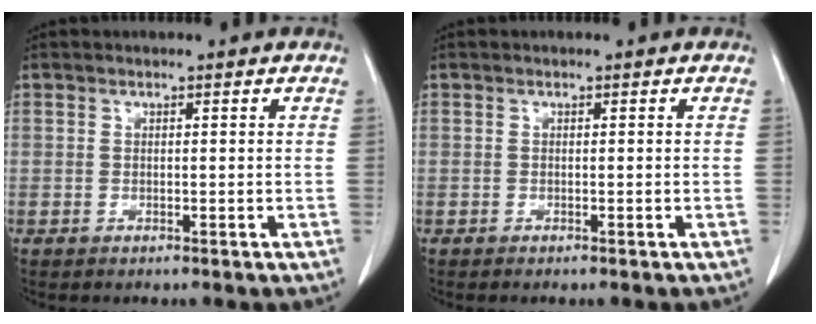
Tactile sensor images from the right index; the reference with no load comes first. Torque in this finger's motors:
{"motor_torque": [-0.02, -0.10, 0.03, 0.01]}